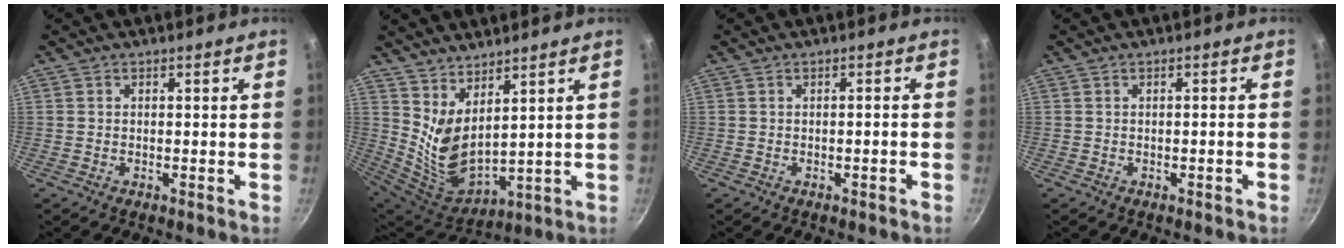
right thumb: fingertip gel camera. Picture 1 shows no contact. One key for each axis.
{"total": 10.5, "fx": 5.8, "fy": 4.4, "fz": 7.6, "tx": -0.129, "ty": -0.066, "tz": 0.126}
{"total": 0.8, "fx": -0.5, "fy": 0.1, "fz": 0.7, "tx": -0.021, "ty": 0.009, "tz": -0.005}
{"total": 0.6, "fx": -0.4, "fy": 0.1, "fz": 0.5, "tx": -0.016, "ty": 0.008, "tz": -0.004}